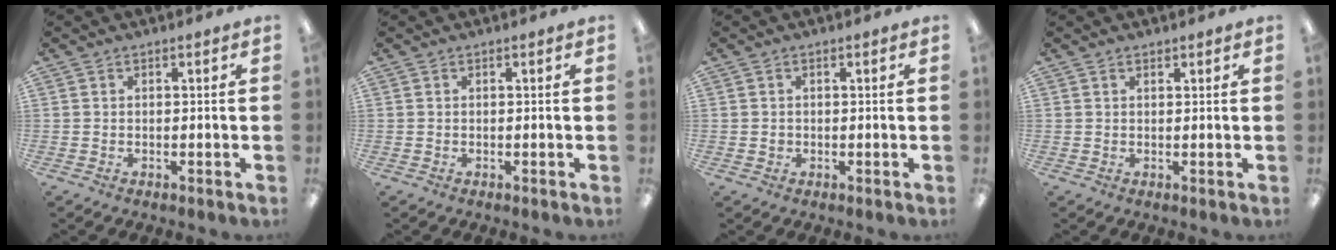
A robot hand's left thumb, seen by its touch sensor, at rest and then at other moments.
{"total": 0.0}
{"total": 0.9, "force": [0.1, 0.9, 0.2], "torque": [0.003, 0.002, -0.002]}
{"total": 1.0, "force": [0.8, 0.5, 0.2], "torque": [-0.005, 0.001, 0.015]}